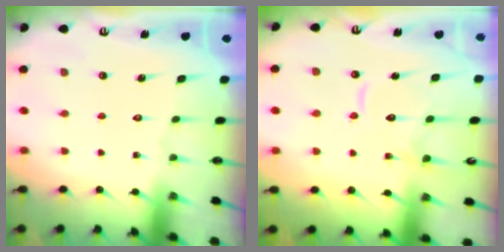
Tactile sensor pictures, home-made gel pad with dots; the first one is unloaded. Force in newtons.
{"total": 11.9, "press": 11.8, "slide": 1.1}